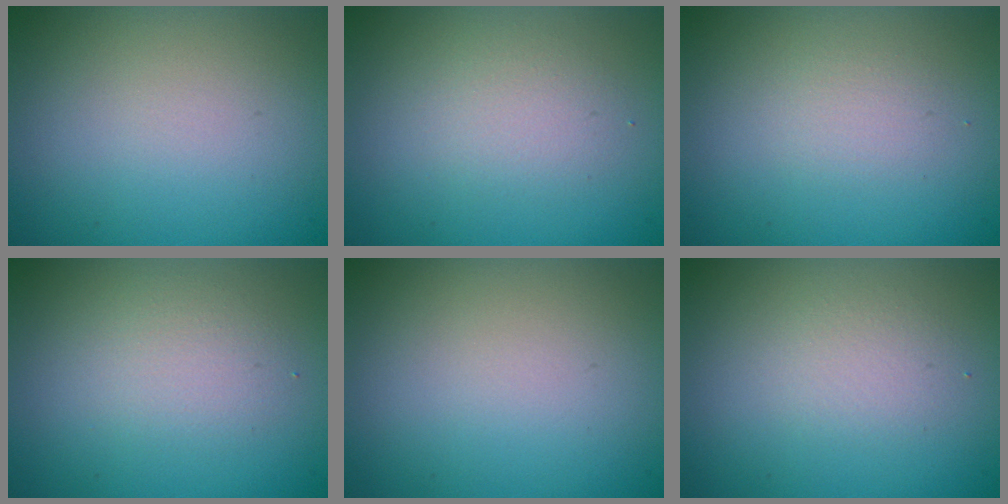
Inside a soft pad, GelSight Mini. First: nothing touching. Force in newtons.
{"total": 1.9, "press": 1.8, "slide": 0.2}
{"total": 1.1, "press": 1.1, "slide": 0.1}
{"total": 1.9, "press": 1.9, "slide": 0.0}
{"total": 0.0}
{"total": 1.5, "press": 1.5, "slide": 0.1}